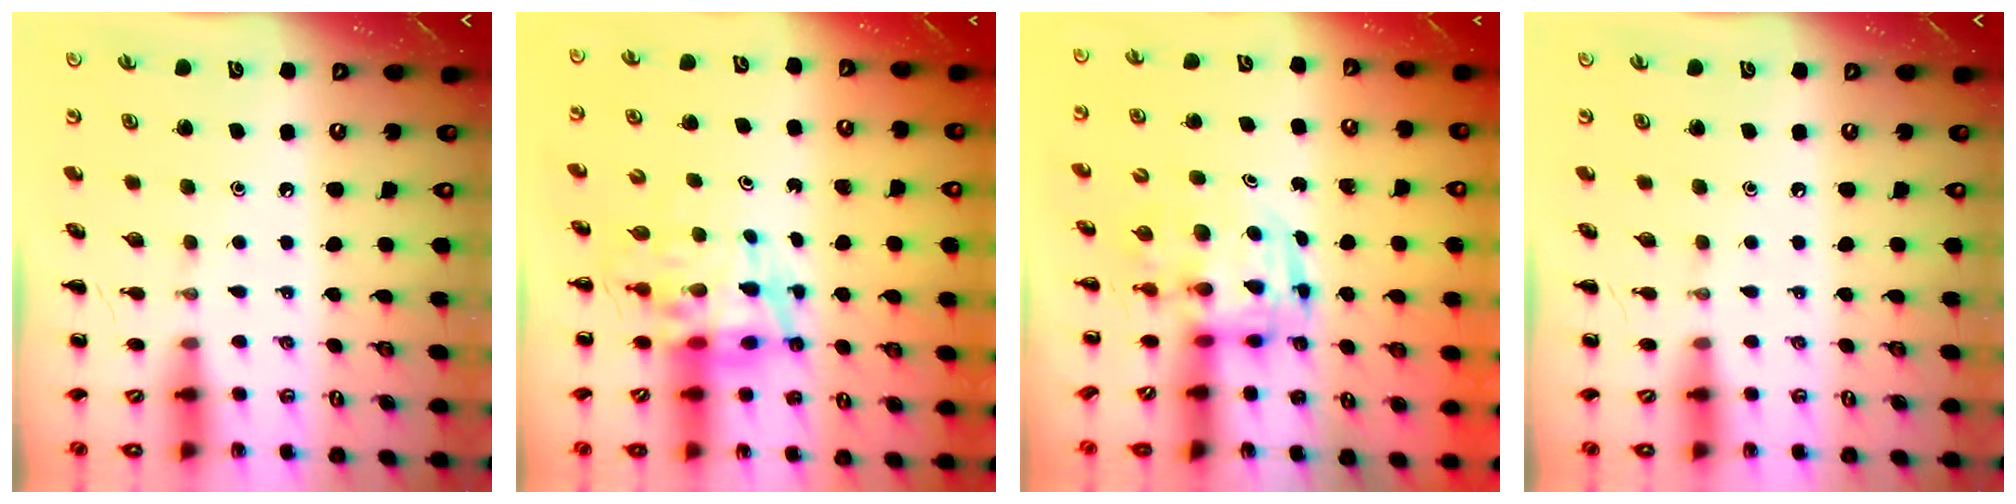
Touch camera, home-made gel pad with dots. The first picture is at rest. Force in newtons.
{"total": 6.9, "press": 6.5, "slide": 2.1}
{"total": 3.3, "press": 3.2, "slide": 0.6}
{"total": 0.0}